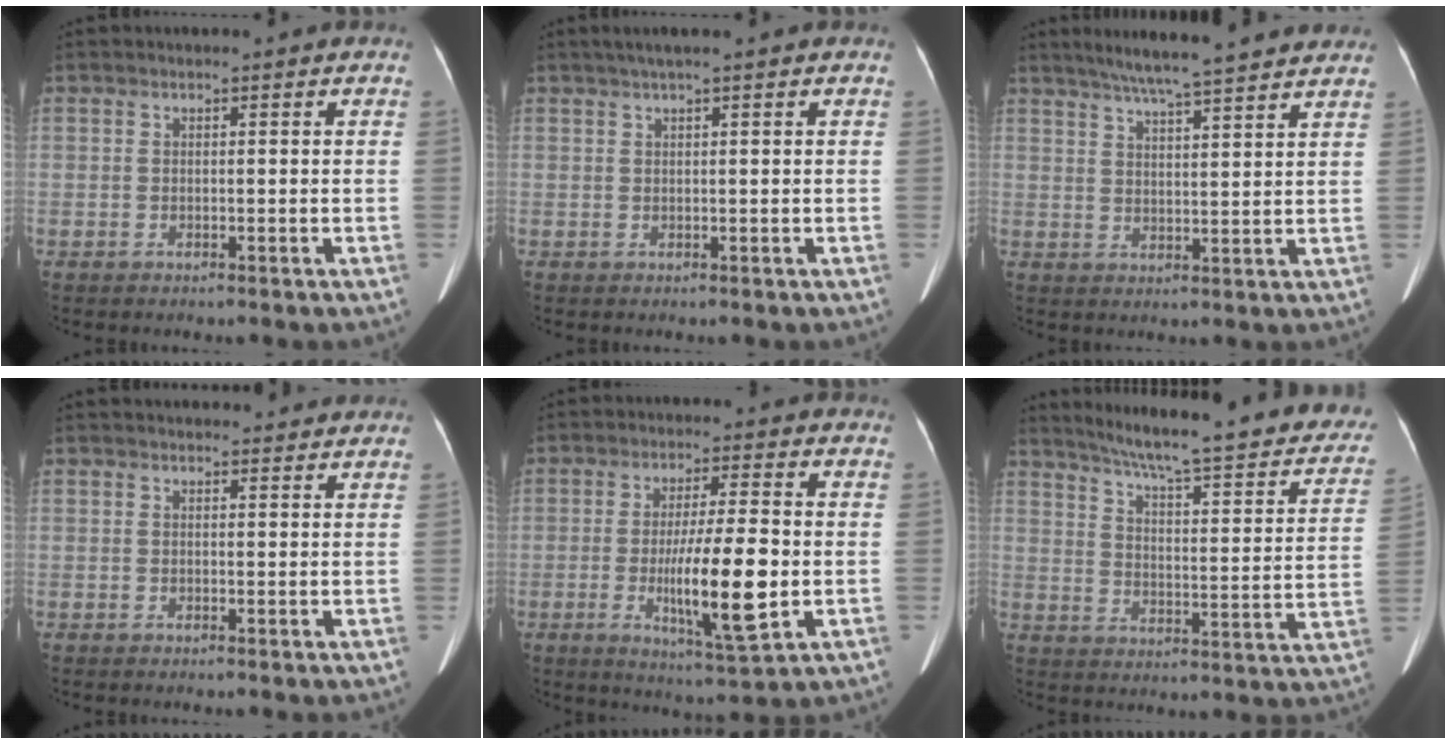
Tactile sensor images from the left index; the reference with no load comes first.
{"total": 2.3, "force": [1.5, -0.4, 1.6], "torque": [-0.034, 0.016, 0.031]}
{"total": 14.5, "force": [12.5, 0.6, 7.4], "torque": [-0.117, 0.025, 0.168]}
{"total": 6.8, "force": [6.4, 1.6, 1.8], "torque": [-0.016, 0.022, 0.072]}
{"total": 11.6, "force": [-2.1, 1.0, 11.4], "torque": [-0.199, -0.020, -0.035]}
{"total": 27.1, "force": [22.4, 3.9, 14.7], "torque": [-0.205, -0.038, 0.278]}